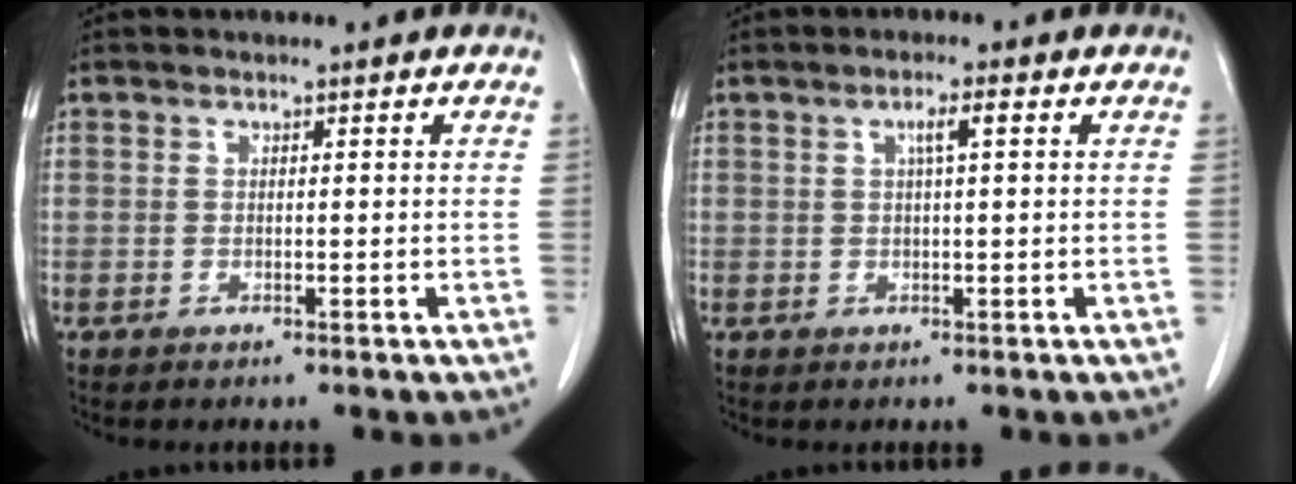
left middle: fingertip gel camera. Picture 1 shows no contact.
{"total": 2.0, "force": [0.6, 0.1, 1.9], "torque": [-0.033, 0.004, 0.011]}